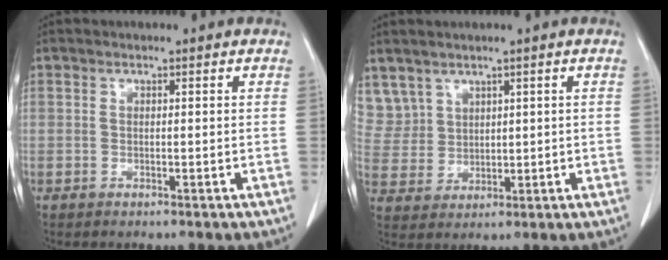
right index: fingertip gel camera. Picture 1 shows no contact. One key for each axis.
{"total": 7.2, "fx": 4.6, "fy": 5.5, "fz": 0.6, "tx": -0.024, "ty": 0.017, "tz": 0.111}